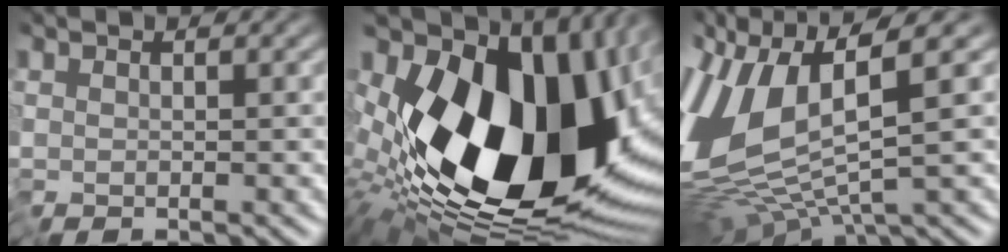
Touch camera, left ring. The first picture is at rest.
{"total": 21.1, "force": [0.4, 12.4, 17.1], "torque": [-0.339, -0.033, 0.022]}
{"total": 11.9, "force": [0.9, 5.0, 10.7], "torque": [-0.238, -0.014, 0.025]}